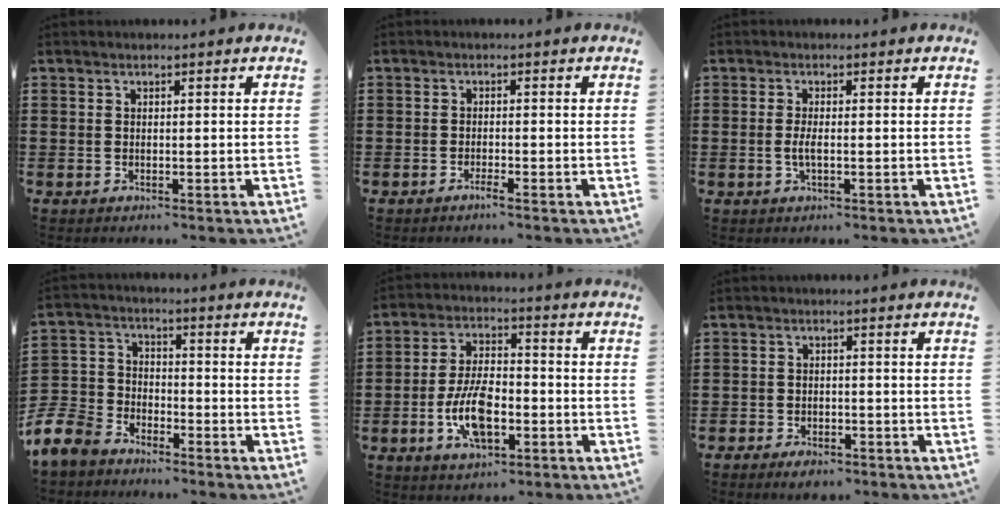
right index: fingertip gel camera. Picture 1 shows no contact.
{"total": 1.4, "force": [-1.1, -0.1, 0.9], "torque": [-0.016, -0.006, -0.018]}
{"total": 2.2, "force": [-0.4, 0.4, 2.2], "torque": [-0.053, -0.008, -0.012]}
{"total": 7.8, "force": [-6.9, 3.1, 1.9], "torque": [-0.072, 0.007, -0.145]}
{"total": 9.4, "force": [-3.0, 4.4, 7.8], "torque": [-0.168, 0.001, -0.057]}
{"total": 2.1, "force": [-2.0, 0.6, 0.4], "torque": [-0.011, 0.003, -0.039]}